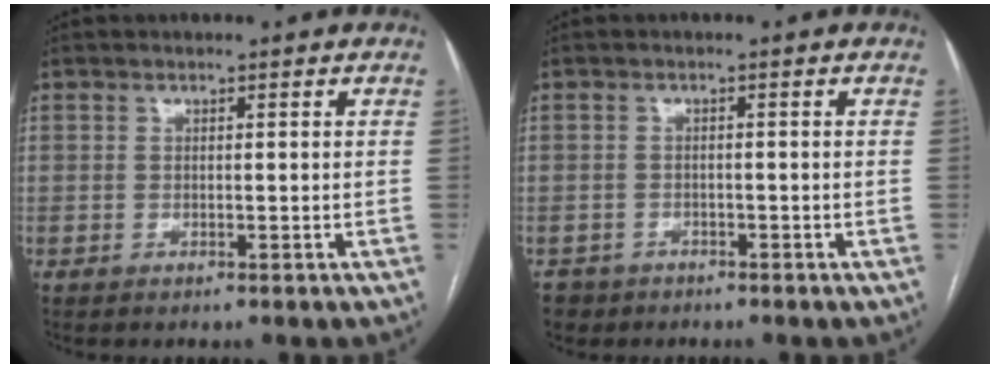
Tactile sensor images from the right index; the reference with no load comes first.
{"total": 2.9, "force": [-2.1, 2.1, -0.1], "torque": [0.001, 0.004, -0.037]}